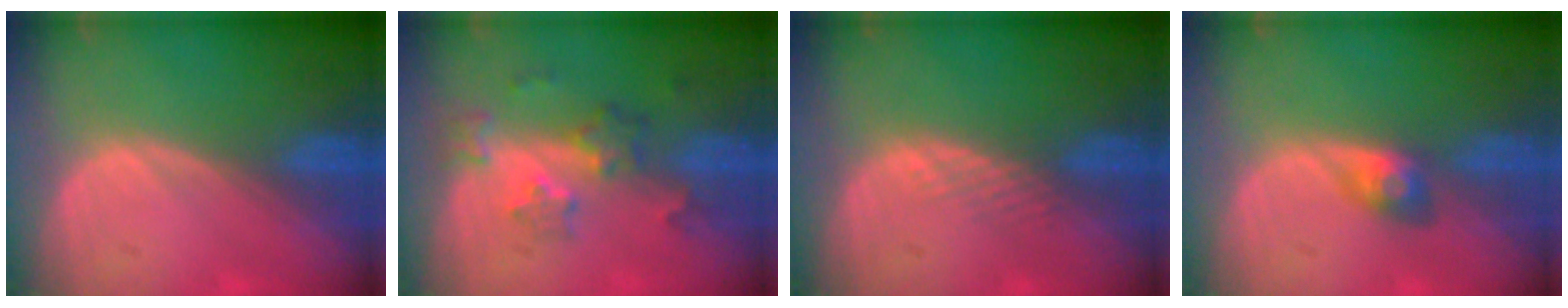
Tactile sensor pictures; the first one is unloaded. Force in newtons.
{"total": 6.1, "press": 5.3, "slide": 2.9}
{"total": 1.6, "press": 1.6, "slide": 0.1}
{"total": 3.1, "press": 2.7, "slide": 1.5}